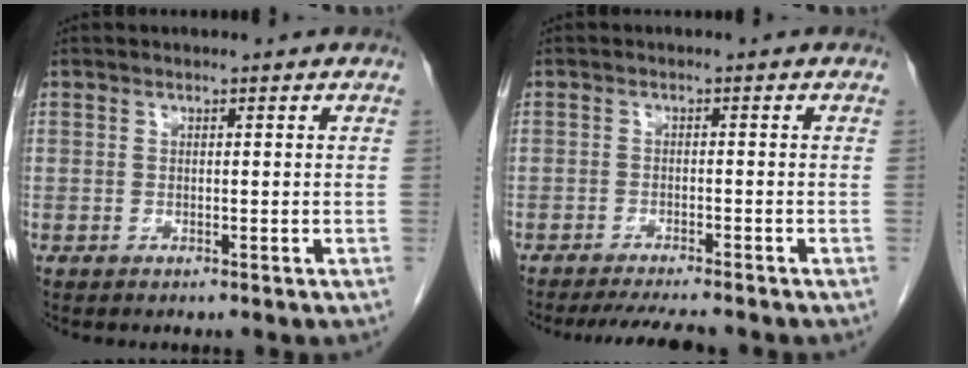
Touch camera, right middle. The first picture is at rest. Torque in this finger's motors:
{"motor_torque": [0.27, -0.13, 0.06, 0.01]}